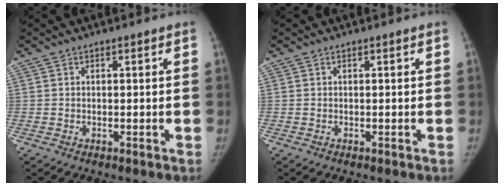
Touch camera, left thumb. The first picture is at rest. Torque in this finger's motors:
{"motor_torque": [0.00, 0.00, 0.18, -0.14, 0.00]}